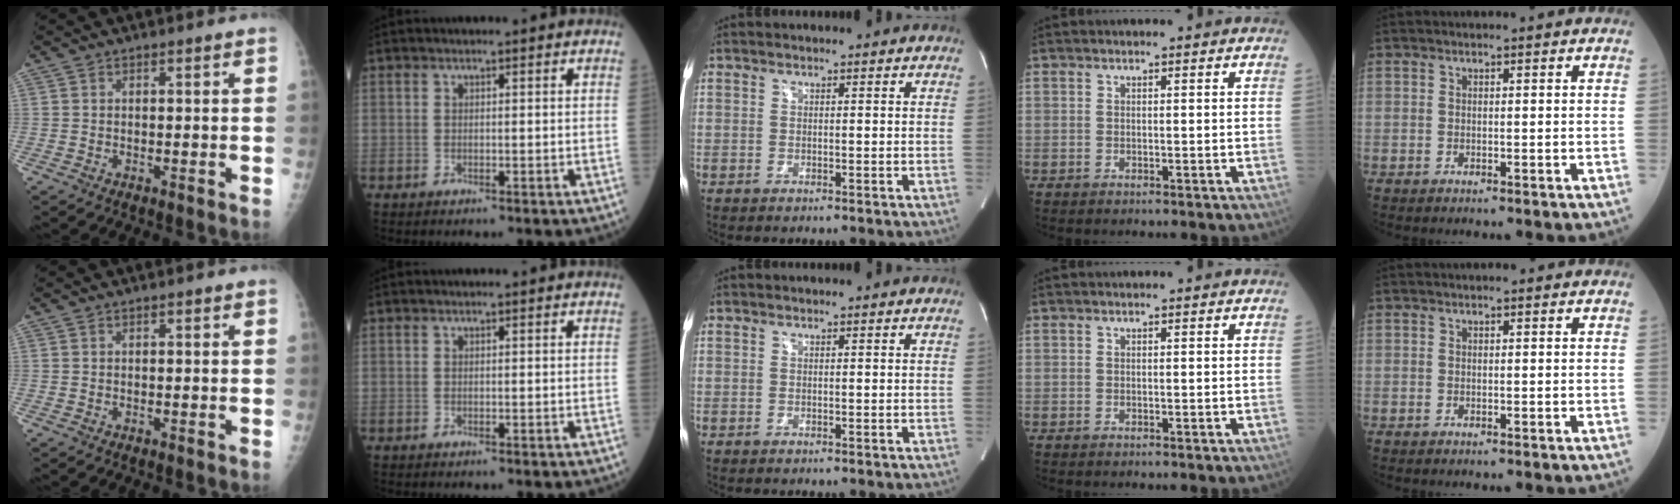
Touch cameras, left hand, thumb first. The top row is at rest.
{}